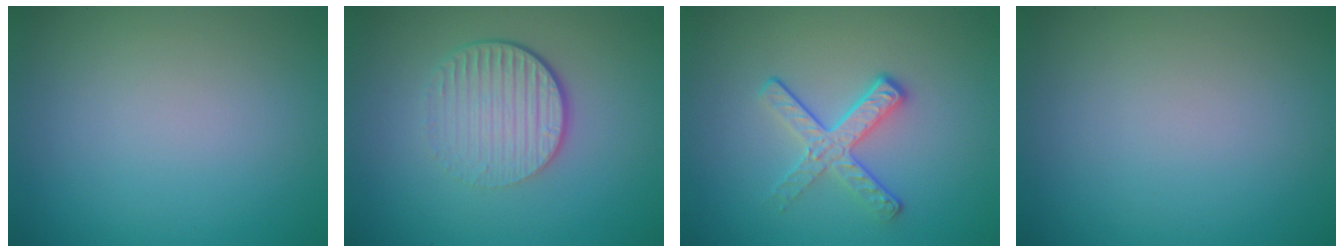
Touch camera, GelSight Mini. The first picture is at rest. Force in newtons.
{"total": 4.7, "press": 2.9, "slide": 3.7}
{"total": 3.3, "press": 2.6, "slide": 2.0}
{"total": 0.0}